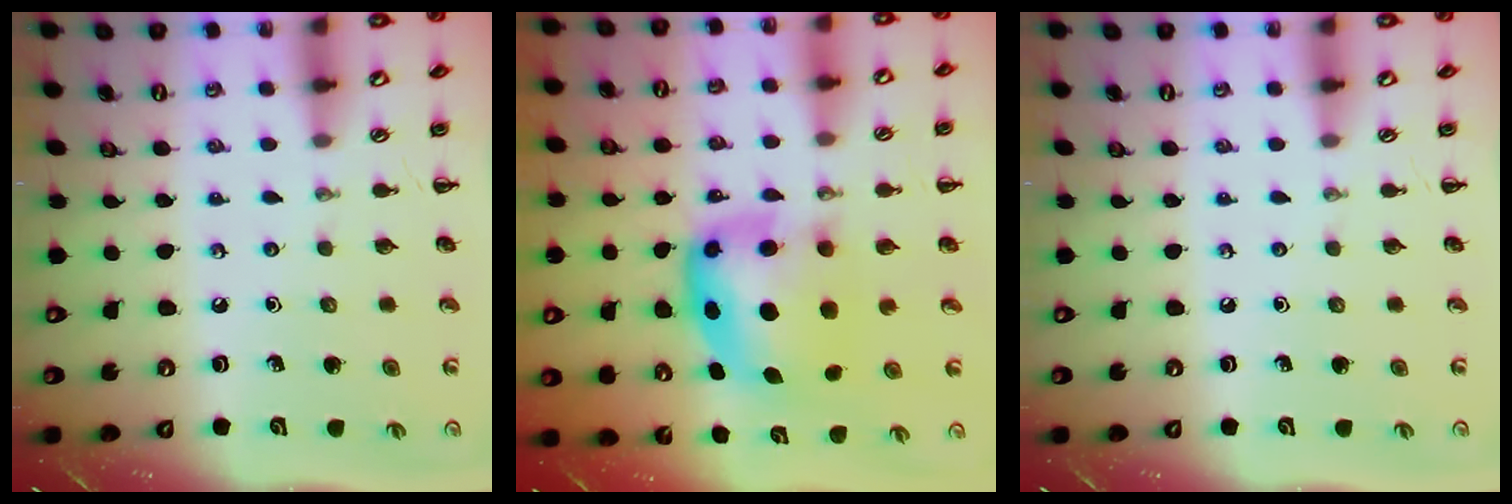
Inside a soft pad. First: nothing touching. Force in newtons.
{"total": 6.9, "press": 6.7, "slide": 1.6}
{"total": 0.0}